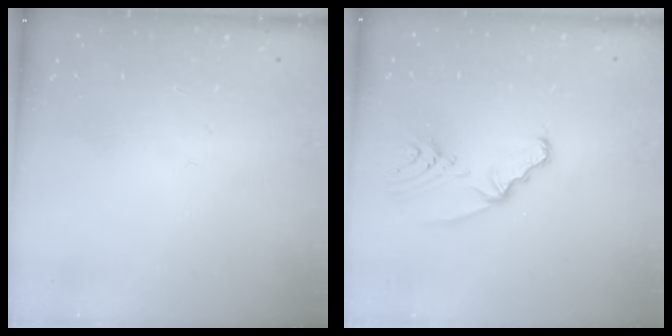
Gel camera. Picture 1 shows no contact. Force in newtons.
{"total": 6.8, "press": 5.7, "slide": 3.7}